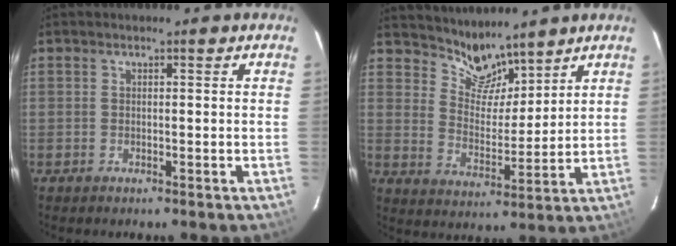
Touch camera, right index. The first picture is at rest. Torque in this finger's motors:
{"motor_torque": [-0.36, 0.41, -0.06, -0.02]}